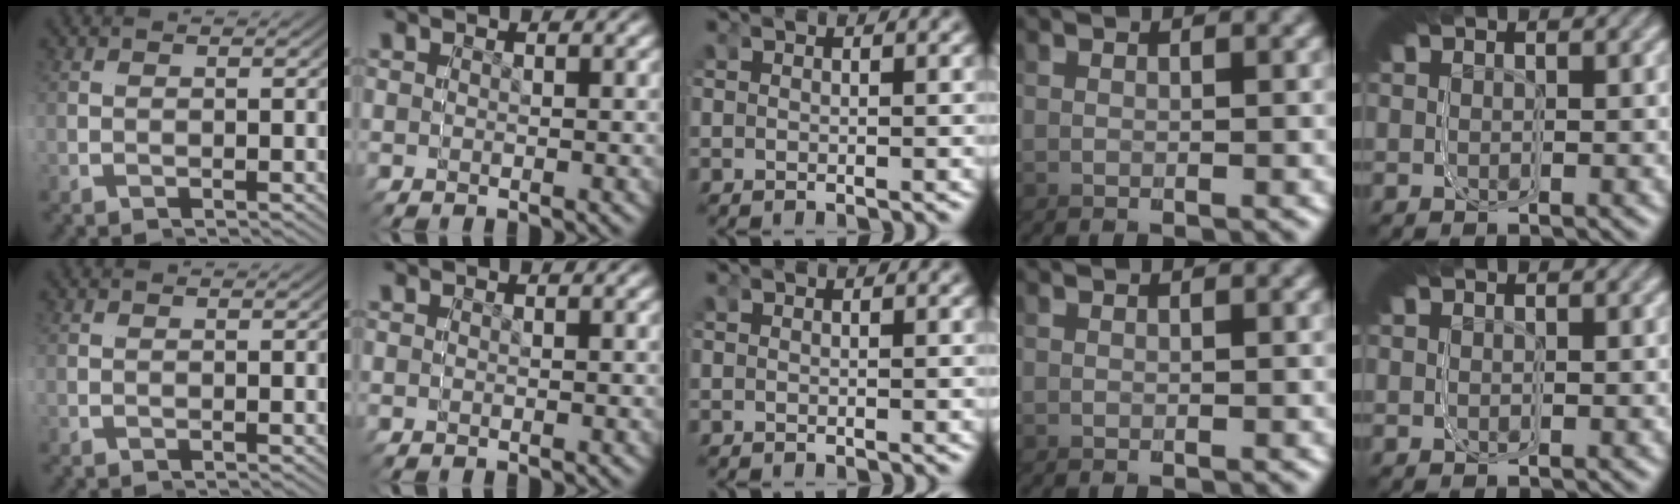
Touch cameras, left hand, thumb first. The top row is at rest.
{}